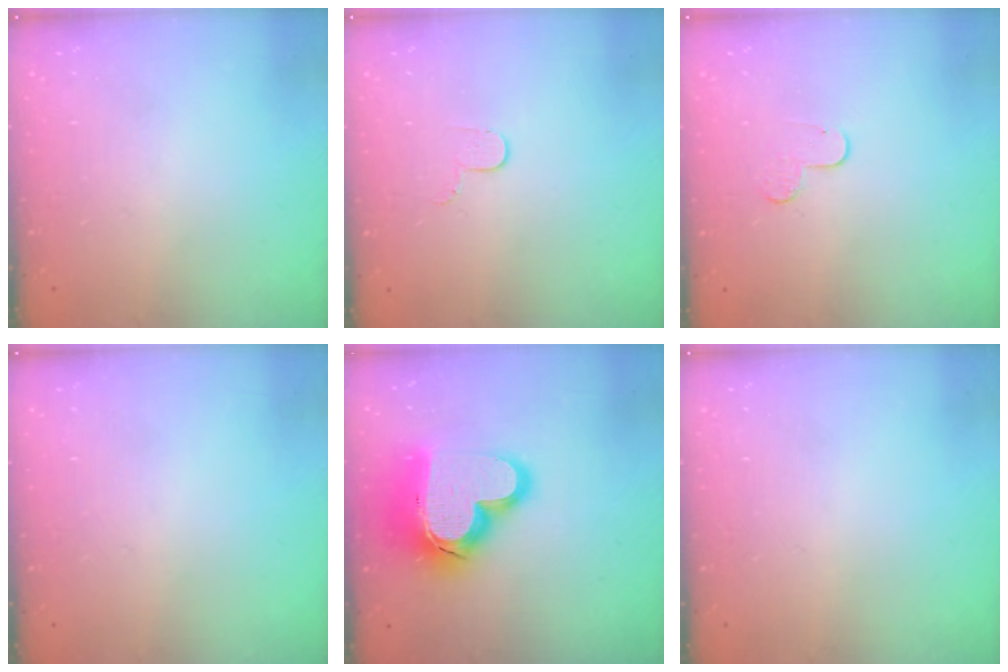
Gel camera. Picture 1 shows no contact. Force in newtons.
{"total": 3.4, "press": 3.4, "slide": 0.4}
{"total": 5.5, "press": 5.5, "slide": 0.5}
{"total": 0.0}
{"total": 20.9, "press": 20.8, "slide": 1.9}
{"total": 0.0}